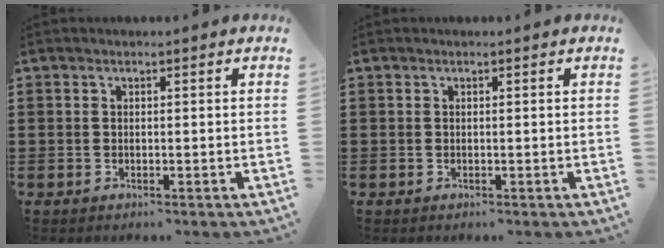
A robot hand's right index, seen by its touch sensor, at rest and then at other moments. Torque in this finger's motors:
{"motor_torque": [0.00, 0.00, 0.00, 0.00]}